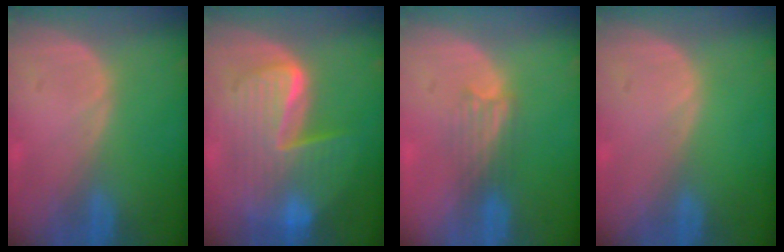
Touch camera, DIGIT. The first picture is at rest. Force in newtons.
{"total": 10.1, "press": 10.1, "slide": 1.0}
{"total": 3.3, "press": 2.9, "slide": 1.6}
{"total": 0.0}